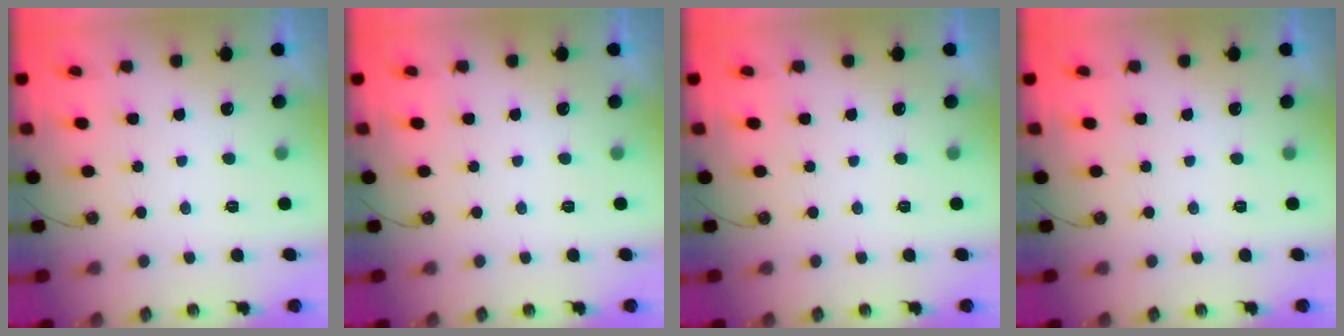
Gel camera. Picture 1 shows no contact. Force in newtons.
{"total": 0.0}
{"total": 0.0}
{"total": 0.0}